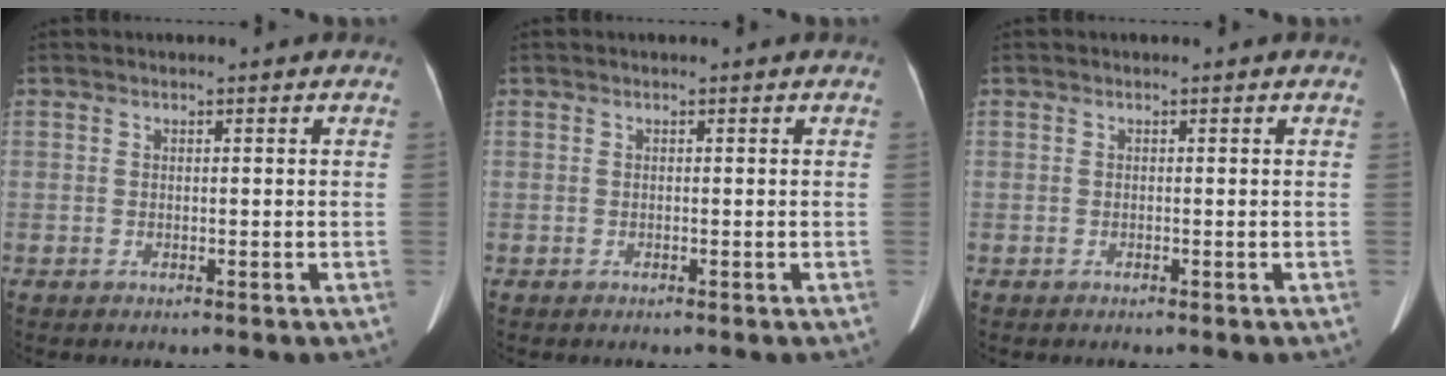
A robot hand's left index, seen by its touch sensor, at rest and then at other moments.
{"total": 0.0}
{"total": 0.0}